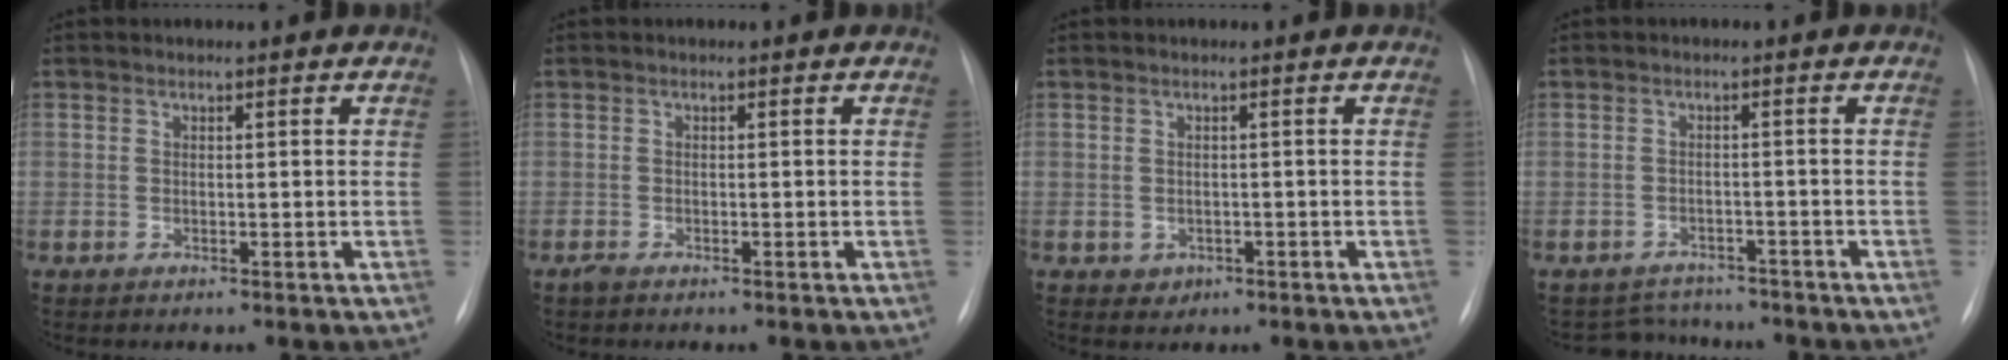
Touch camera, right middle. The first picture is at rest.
{"total": 0.9, "force": [-0.7, 0.2, 0.4], "torque": [-0.013, -0.003, -0.012]}
{"total": 1.6, "force": [-0.6, 1.4, 0.4], "torque": [-0.004, 0.004, -0.003]}
{"total": 4.8, "force": [-4.4, 1.7, -0.5], "torque": [0.005, 0.013, -0.063]}